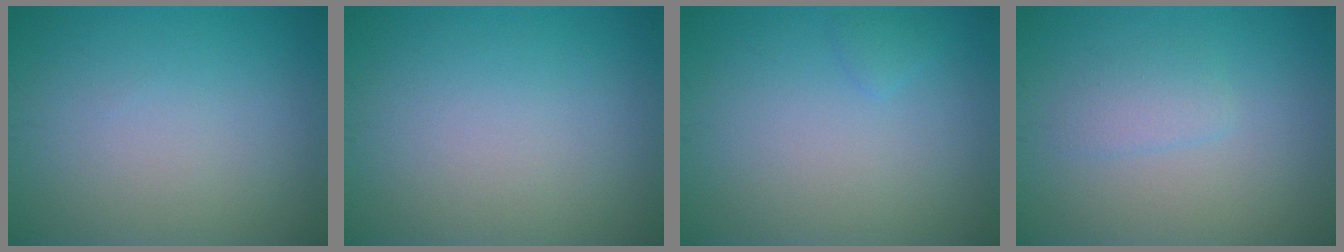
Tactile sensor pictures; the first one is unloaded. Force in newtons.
{"total": 0.0}
{"total": 0.7, "press": 0.7, "slide": 0.0}
{"total": 1.6, "press": 1.6, "slide": 0.1}